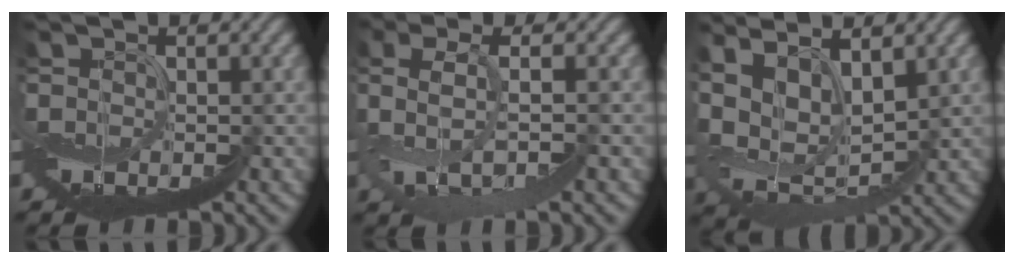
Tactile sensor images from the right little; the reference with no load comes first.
{"total": 2.6, "force": [1.8, -1.1, 1.6], "torque": [-0.069, 0.012, 0.019]}
{"total": 7.0, "force": [5.5, 1.8, 3.8], "torque": [-0.102, 0.007, 0.097]}